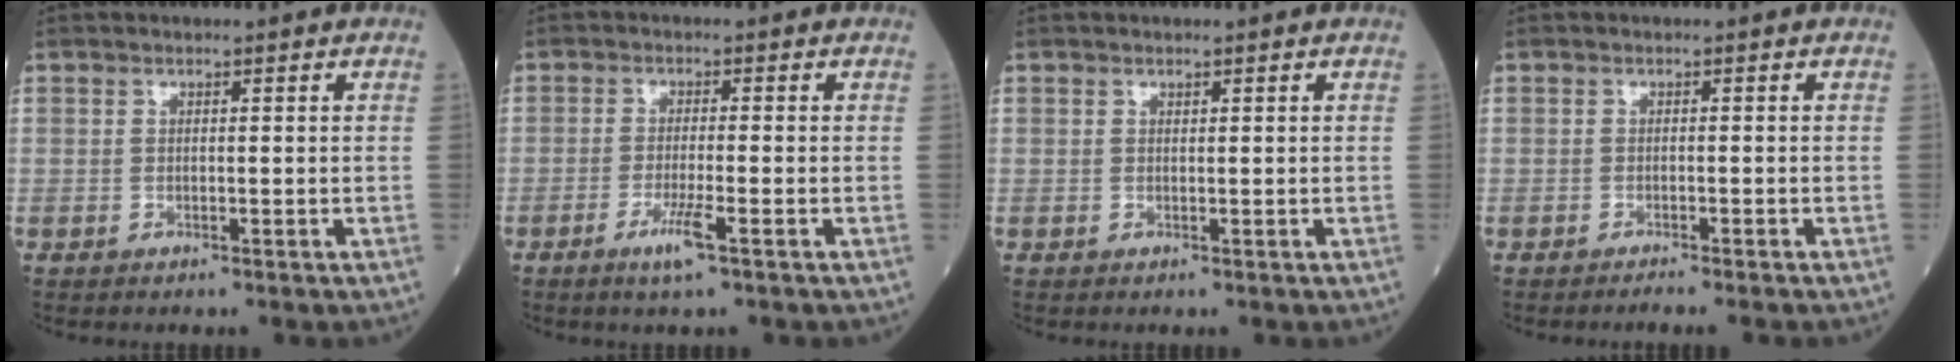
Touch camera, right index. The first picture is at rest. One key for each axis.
{"total": 3.7, "fx": -1.9, "fy": -0.2, "fz": 3.1, "tx": -0.064, "ty": -0.009, "tz": -0.038}
{"total": 0.0}
{"total": 2.3, "fx": -2.0, "fy": -0.3, "fz": 1.1, "tx": -0.010, "ty": 0.002, "tz": -0.026}